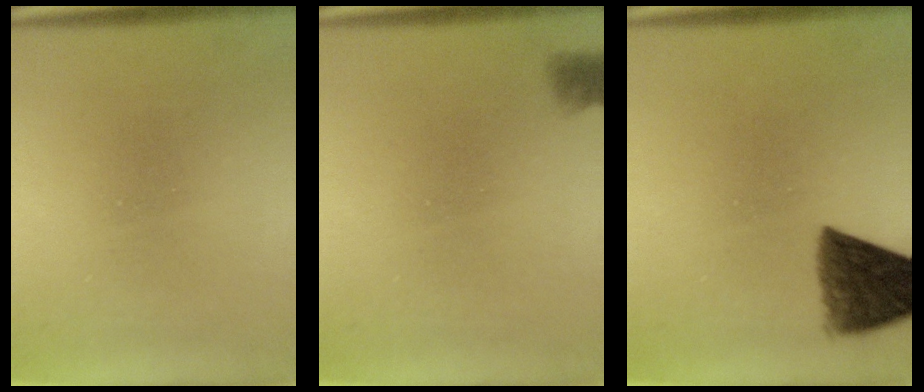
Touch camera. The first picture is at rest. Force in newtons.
{"total": 1.2}
{"total": 9.1}